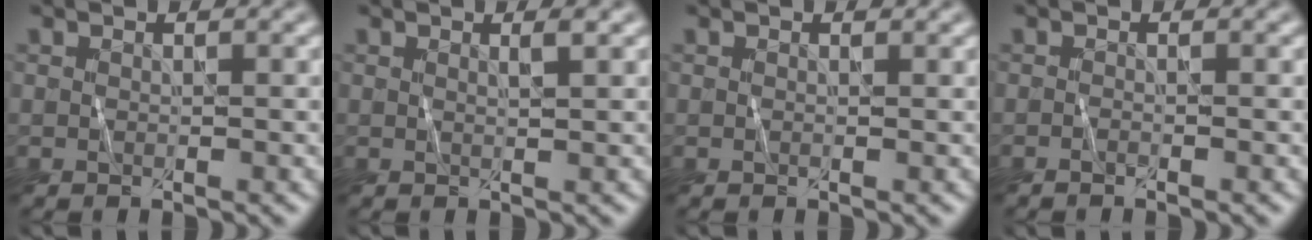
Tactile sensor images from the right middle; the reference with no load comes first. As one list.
[{"total": 0.8, "force": [0.5, 0.1, 0.7], "torque": [-0.004, 0.002, 0.004]}, {"total": 0.0}, {"total": 0.7, "force": [-0.6, -0.1, 0.3], "torque": [-0.006, 0.002, -0.012]}]